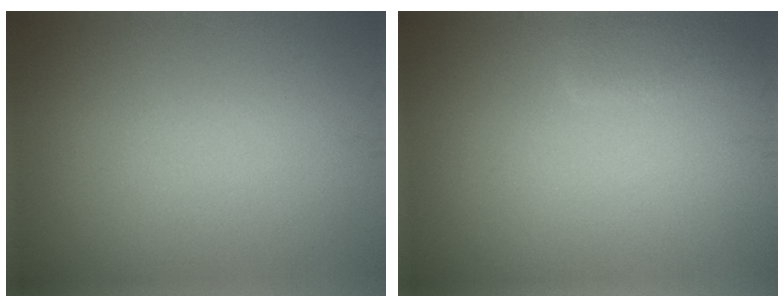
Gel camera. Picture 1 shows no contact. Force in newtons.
{"total": 1.6, "press": 1.5, "slide": 0.2}